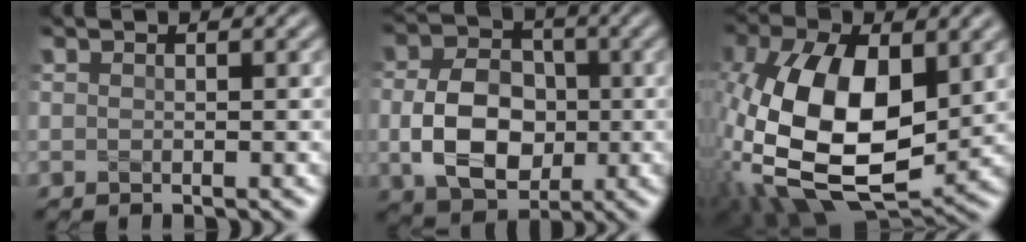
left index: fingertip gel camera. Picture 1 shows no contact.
{"total": 7.4, "force": [-0.8, 5.4, 5.0], "torque": [-0.098, -0.003, -0.015]}
{"total": 14.5, "force": [0.7, 8.3, 11.8], "torque": [-0.258, -0.006, 0.011]}